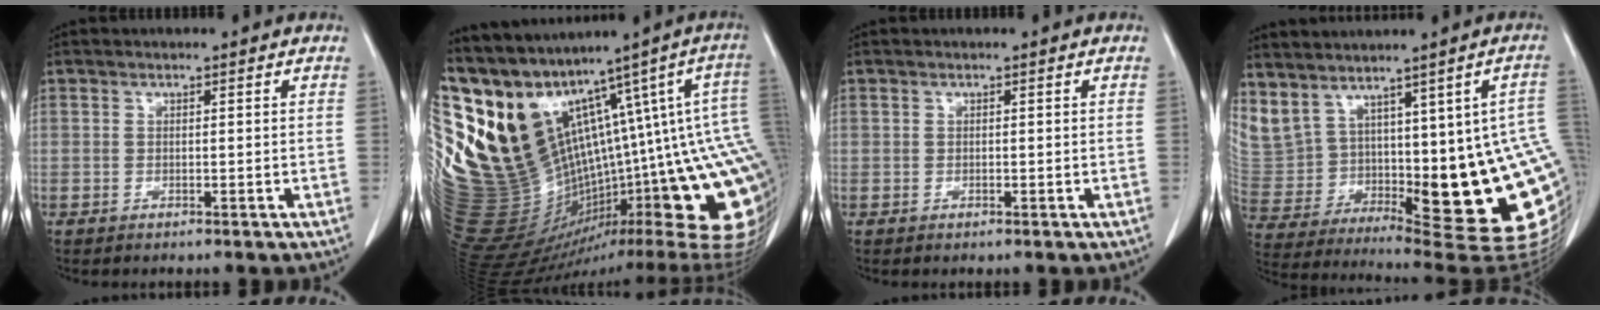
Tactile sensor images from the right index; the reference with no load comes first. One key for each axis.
{"total": 29.9, "fx": 13.0, "fy": 11.0, "fz": 24.6, "tx": -0.358, "ty": 0.000, "tz": 0.243}
{"total": 0.0}
{"total": 26.6, "fx": 1.7, "fy": 9.1, "fz": 24.9, "tx": -0.373, "ty": 0.005, "tz": 0.056}